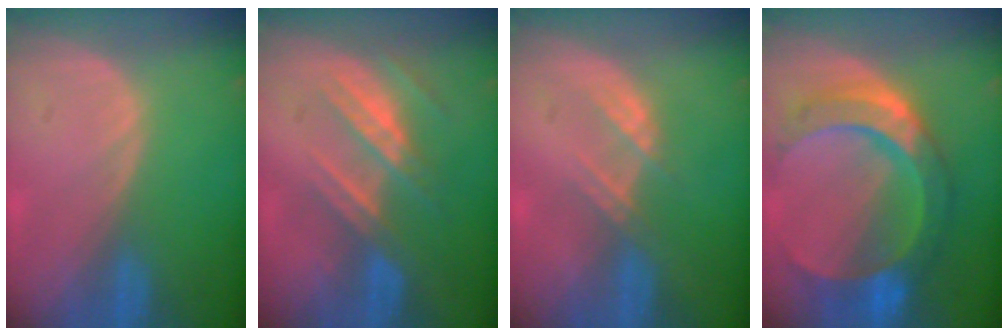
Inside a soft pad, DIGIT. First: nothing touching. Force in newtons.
{"total": 7.2, "press": 6.6, "slide": 2.9}
{"total": 2.7, "press": 2.7, "slide": 0.3}
{"total": 11.1, "press": 11.0, "slide": 1.1}